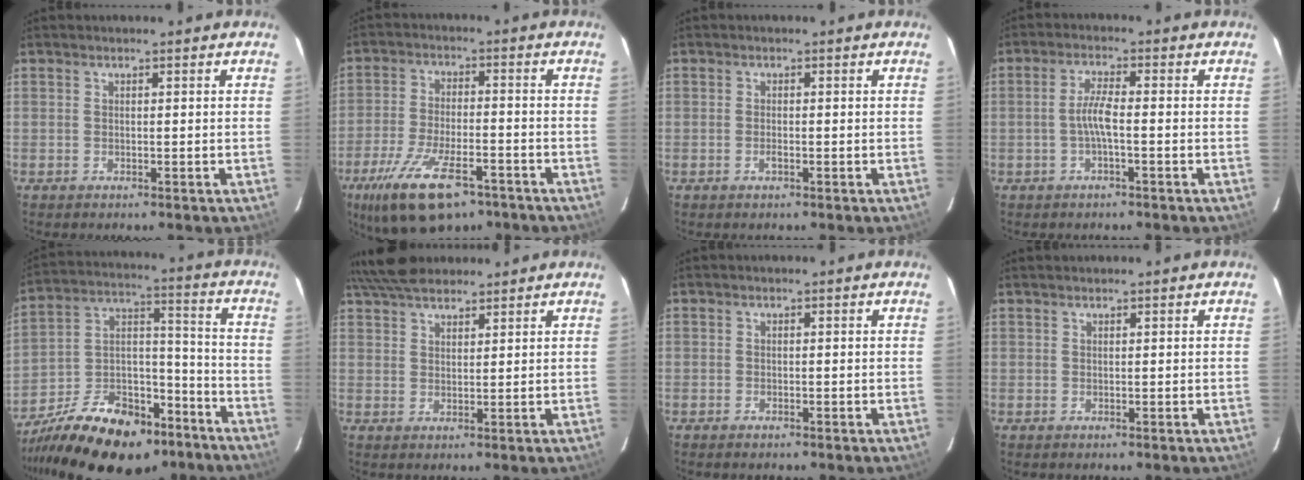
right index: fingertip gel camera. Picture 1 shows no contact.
{"total": 15.2, "force": [-9.9, 5.7, 10.1], "torque": [-0.211, -0.037, -0.167]}
{"total": 1.1, "force": [-0.5, 0.4, 0.9], "torque": [-0.017, 0.000, -0.009]}
{"total": 3.7, "force": [-1.0, 0.3, 3.5], "torque": [-0.072, 0.006, -0.020]}
{"total": 22.0, "force": [-15.0, 11.2, 11.5], "torque": [-0.223, 0.028, -0.224]}
{"total": 7.4, "force": [6.7, 1.9, 2.3], "torque": [-0.049, 0.027, 0.122]}
{"total": 0.8, "force": [-0.2, -0.5, -0.5], "torque": [0.009, -0.005, -0.004]}
{"total": 1.2, "force": [0.9, -0.6, -0.5], "torque": [0.007, 0.000, 0.018]}